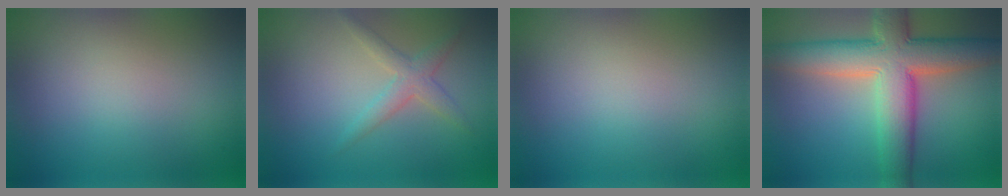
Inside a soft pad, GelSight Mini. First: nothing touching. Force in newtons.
{"total": 2.3, "press": 2.3, "slide": 0.0}
{"total": 0.0}
{"total": 9.8, "press": 9.8, "slide": 0.8}